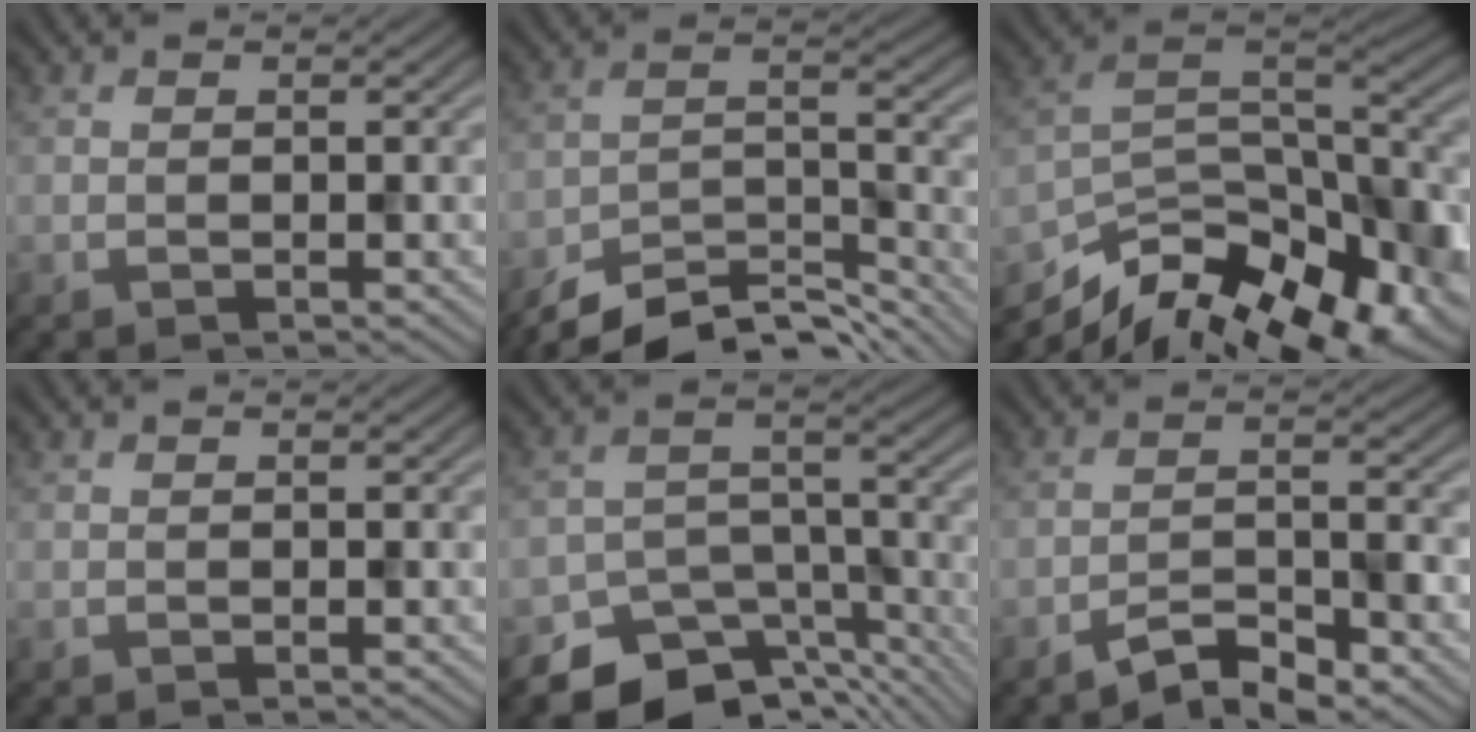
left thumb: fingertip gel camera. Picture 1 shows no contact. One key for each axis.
{"total": 9.0, "fx": -7.7, "fy": 2.5, "fz": 3.8, "tx": -0.067, "ty": -0.001, "tz": -0.139}
{"total": 16.1, "fx": -11.6, "fy": 6.4, "fz": 9.3, "tx": -0.200, "ty": -0.035, "tz": -0.172}
{"total": 0.0}
{"total": 10.1, "fx": -7.9, "fy": 5.3, "fz": 3.4, "tx": -0.053, "ty": -0.013, "tz": -0.120}
{"total": 4.3, "fx": -3.4, "fy": 0.9, "fz": 2.4, "tx": -0.042, "ty": 0.006, "tz": -0.068}